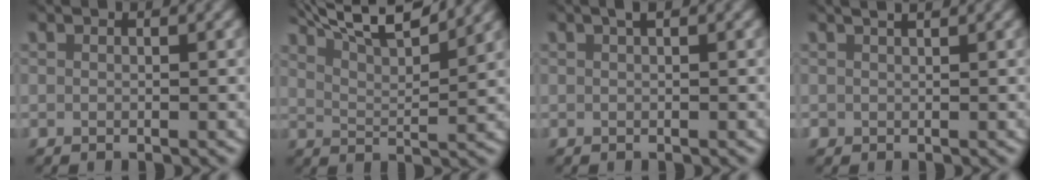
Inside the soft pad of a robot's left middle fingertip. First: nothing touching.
{"total": 9.1, "force": [7.6, 2.0, 4.6], "torque": [-0.078, 0.020, 0.116]}
{"total": 0.9, "force": [0.5, 0.2, 0.7], "torque": [-0.014, 0.009, 0.007]}
{"total": 1.1, "force": [0.7, 0.8, 0.3], "torque": [-0.010, 0.002, 0.015]}